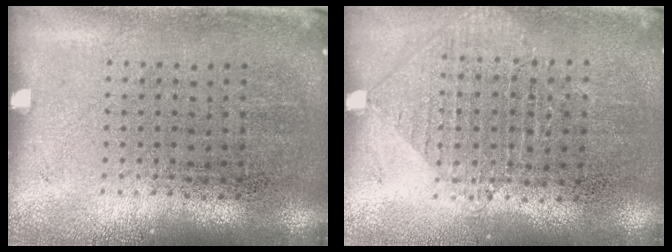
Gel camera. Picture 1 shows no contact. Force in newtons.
{"total": 1.0, "press": 0.9, "slide": 0.2}